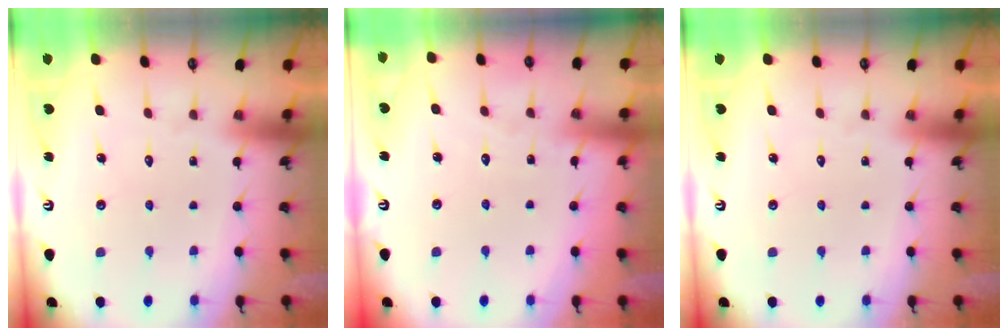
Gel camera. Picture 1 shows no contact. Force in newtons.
{"total": 3.6, "press": 3.5, "slide": 0.4}
{"total": 0.0}